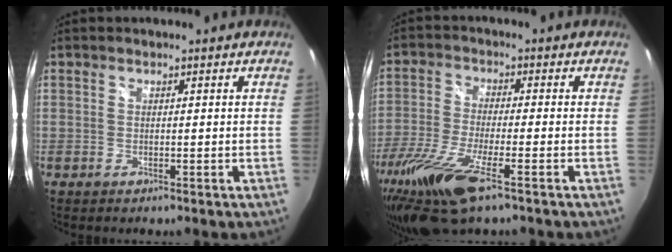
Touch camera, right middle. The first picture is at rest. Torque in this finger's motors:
{"motor_torque": [1.16, -0.98, 0.72, 0.21]}